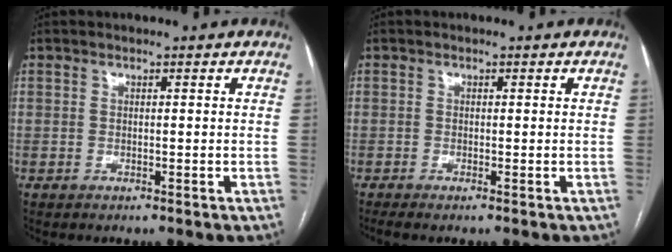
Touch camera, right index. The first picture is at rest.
{"total": 1.0, "force": [-0.7, 0.0, 0.7], "torque": [-0.016, -0.003, -0.014]}